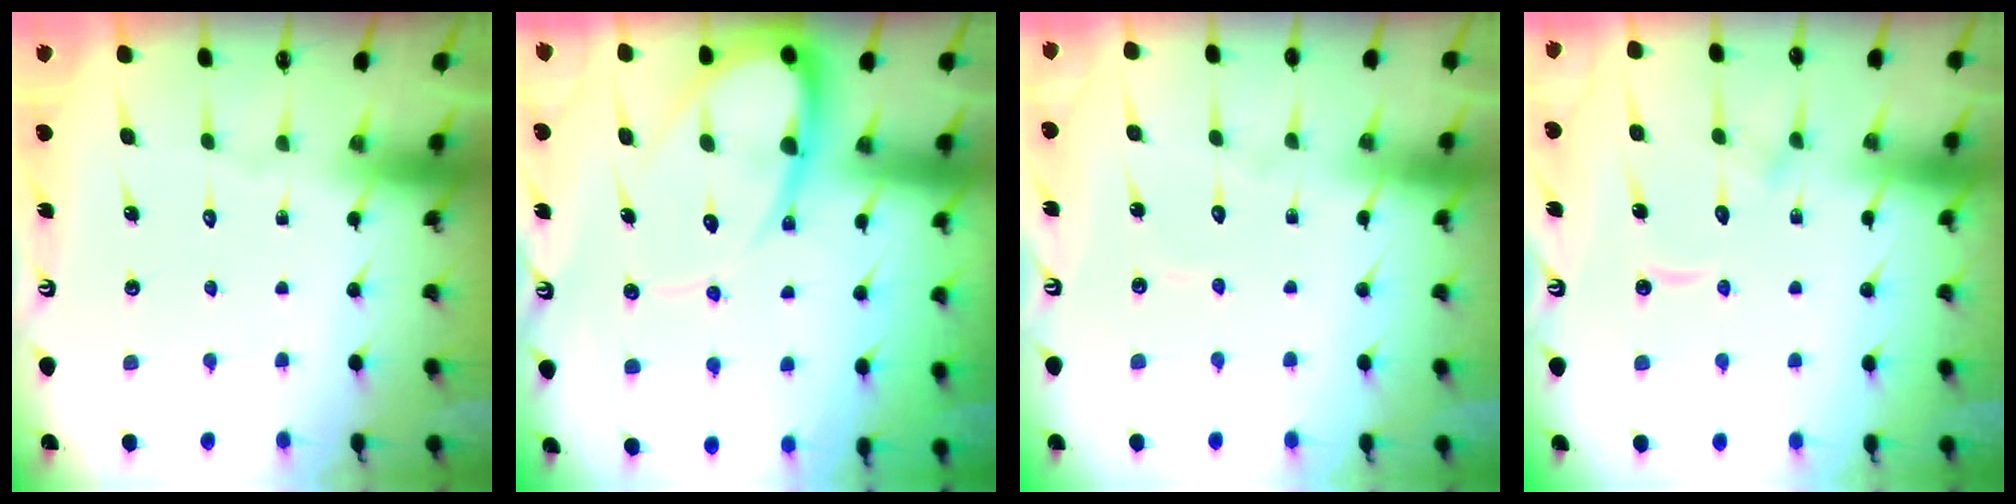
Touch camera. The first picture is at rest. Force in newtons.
{"total": 13.3, "press": 13.3, "slide": 1.2}
{"total": 3.8, "press": 3.8, "slide": 0.4}
{"total": 10.3, "press": 10.2, "slide": 0.9}